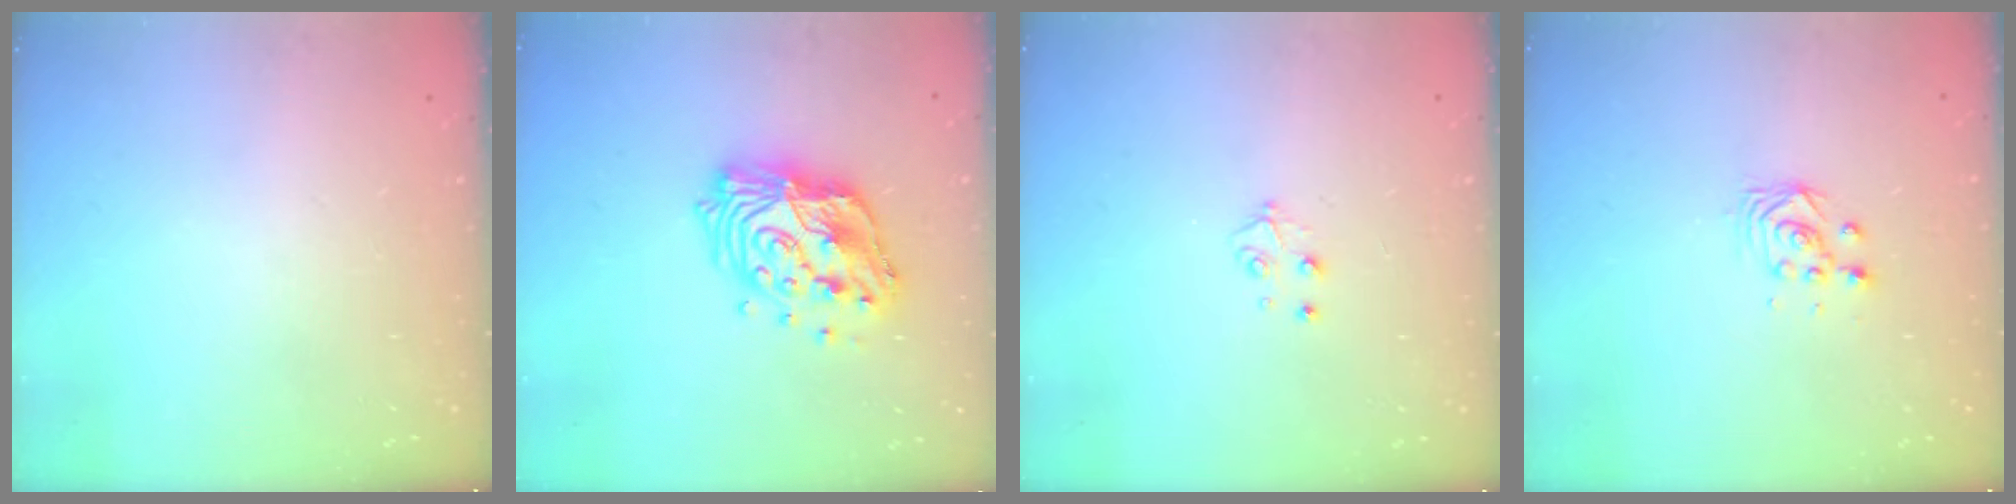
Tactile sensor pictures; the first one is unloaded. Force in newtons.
{"total": 15.9, "press": 15.9, "slide": 1.1}
{"total": 3.4, "press": 3.4, "slide": 0.4}
{"total": 3.0, "press": 2.9, "slide": 0.3}